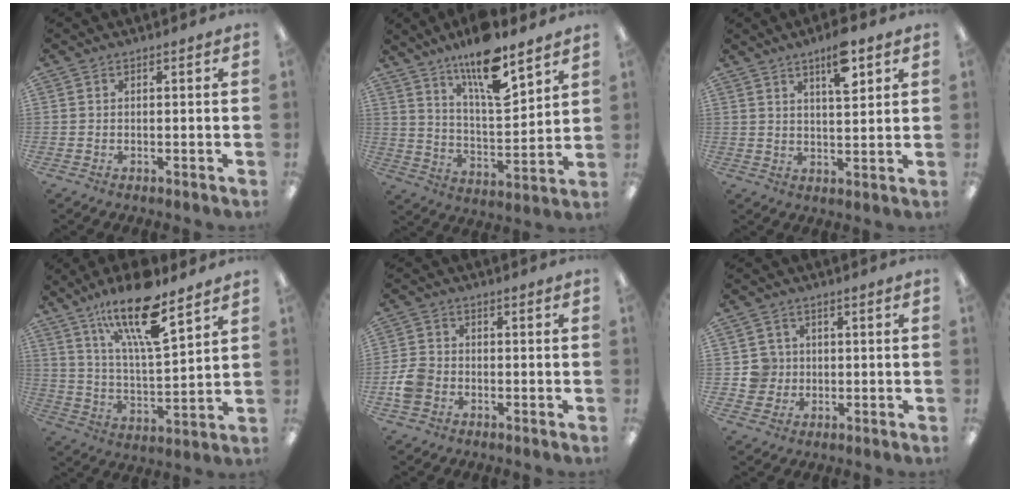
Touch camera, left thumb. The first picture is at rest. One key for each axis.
{"total": 15.6, "fx": 11.3, "fy": 4.4, "fz": 9.8, "tx": -0.160, "ty": -0.069, "tz": 0.188}
{"total": 8.5, "fx": 5.0, "fy": 2.7, "fz": 6.3, "tx": -0.094, "ty": -0.020, "tz": 0.079}
{"total": 18.5, "fx": 12.6, "fy": 5.1, "fz": 12.6, "tx": -0.219, "ty": -0.067, "tz": 0.207}
{"total": 5.8, "fx": -2.1, "fy": 4.5, "fz": 2.9, "tx": -0.057, "ty": 0.015, "tz": -0.037}
{"total": 5.5, "fx": 0.1, "fy": 5.5, "fz": 0.7, "tx": -0.012, "ty": 0.010, "tz": 0.003}